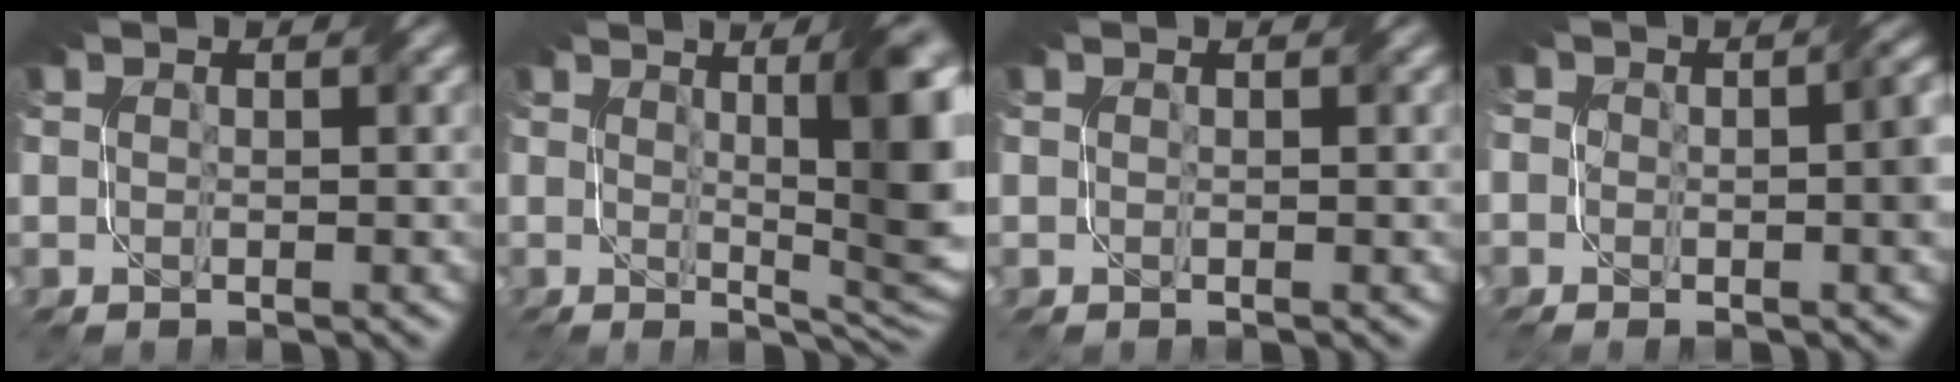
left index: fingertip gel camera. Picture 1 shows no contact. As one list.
[{"total": 11.4, "force": [1.9, 3.1, 10.8], "torque": [-0.113, 0.004, 0.026]}, {"total": 0.0}, {"total": 5.0, "force": [-0.6, 2.4, 4.4], "torque": [-0.054, -0.010, -0.008]}]